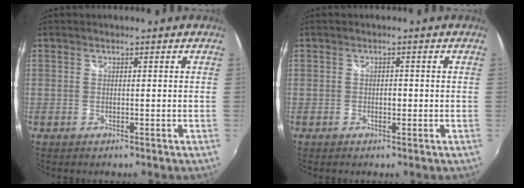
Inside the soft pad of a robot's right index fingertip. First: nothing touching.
{"total": 1.1, "force": [-0.3, 0.7, 0.8], "torque": [-0.013, 0.001, -0.006]}